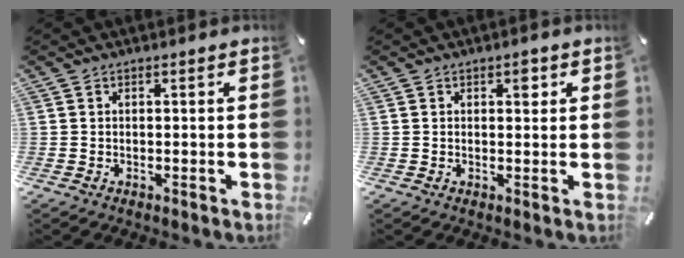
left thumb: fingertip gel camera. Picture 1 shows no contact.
{"total": 2.4, "force": [1.0, 1.3, 1.8], "torque": [-0.014, -0.005, 0.010]}